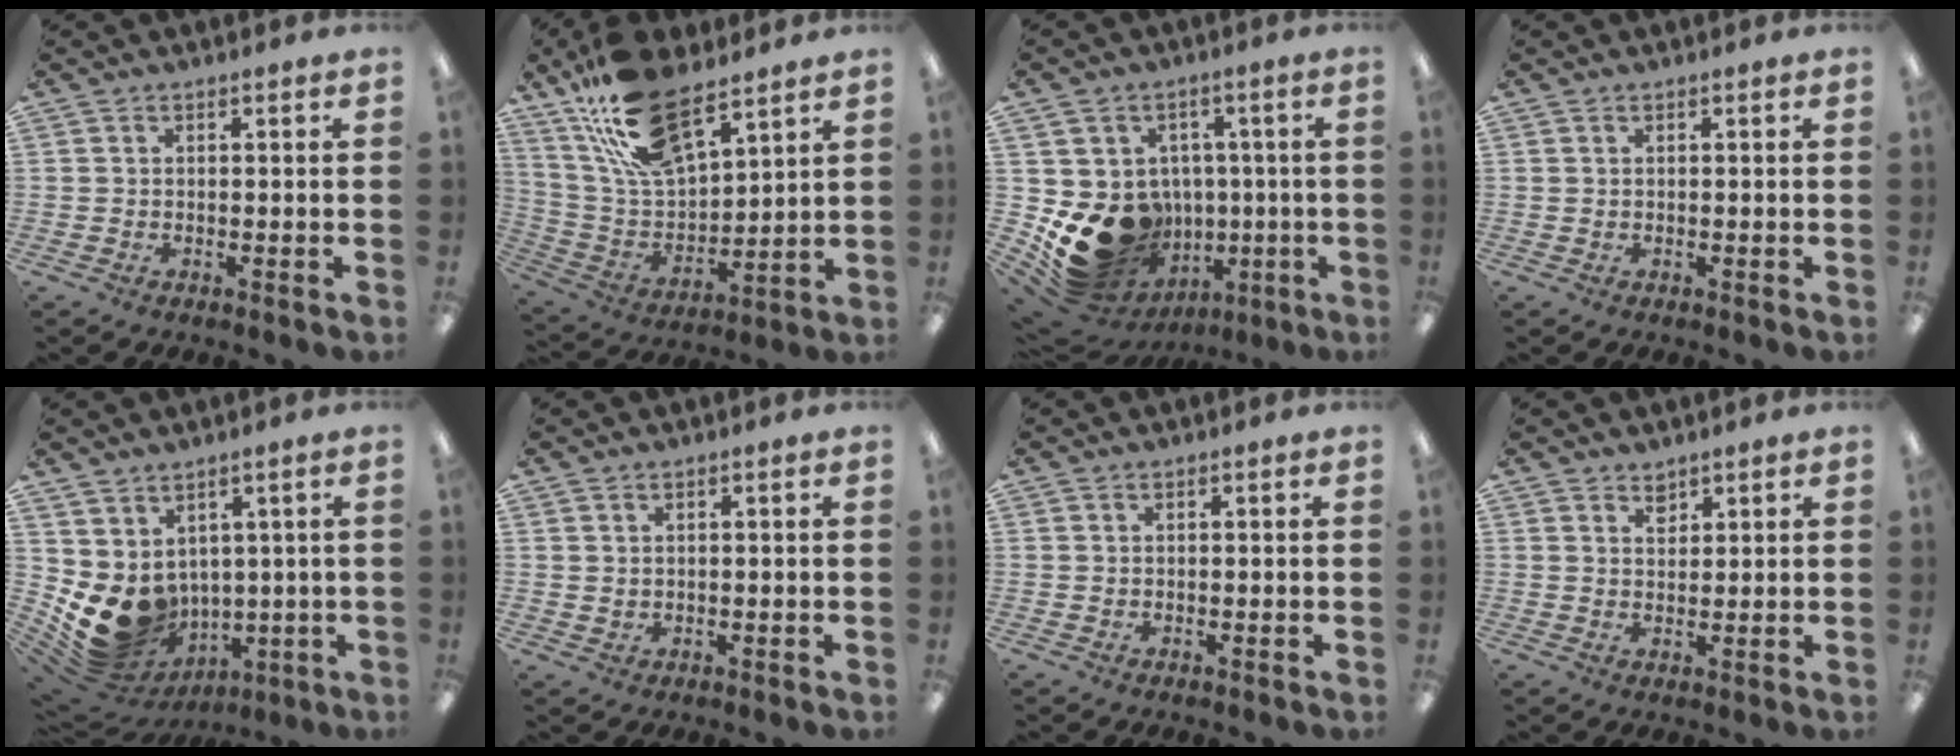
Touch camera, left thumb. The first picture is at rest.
{"total": 20.0, "force": [13.6, 8.5, 11.9], "torque": [-0.244, -0.060, 0.244]}
{"total": 16.3, "force": [-3.4, 14.0, 7.5], "torque": [-0.143, -0.005, -0.027]}
{"total": 0.0}
{"total": 10.5, "force": [0.8, 9.1, 5.3], "torque": [-0.112, -0.038, 0.028]}
{"total": 1.3, "force": [0.9, 0.9, 0.2], "torque": [-0.005, 0.002, 0.017]}
{"total": 0.0}
{"total": 2.6, "force": [2.1, 1.3, 0.5], "torque": [0.003, -0.011, 0.037]}